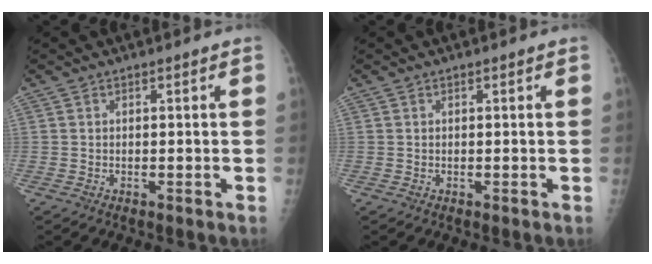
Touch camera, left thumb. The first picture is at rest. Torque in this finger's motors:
{"motor_torque": [0.20, 0.28, -0.12, -0.06, 0.00]}